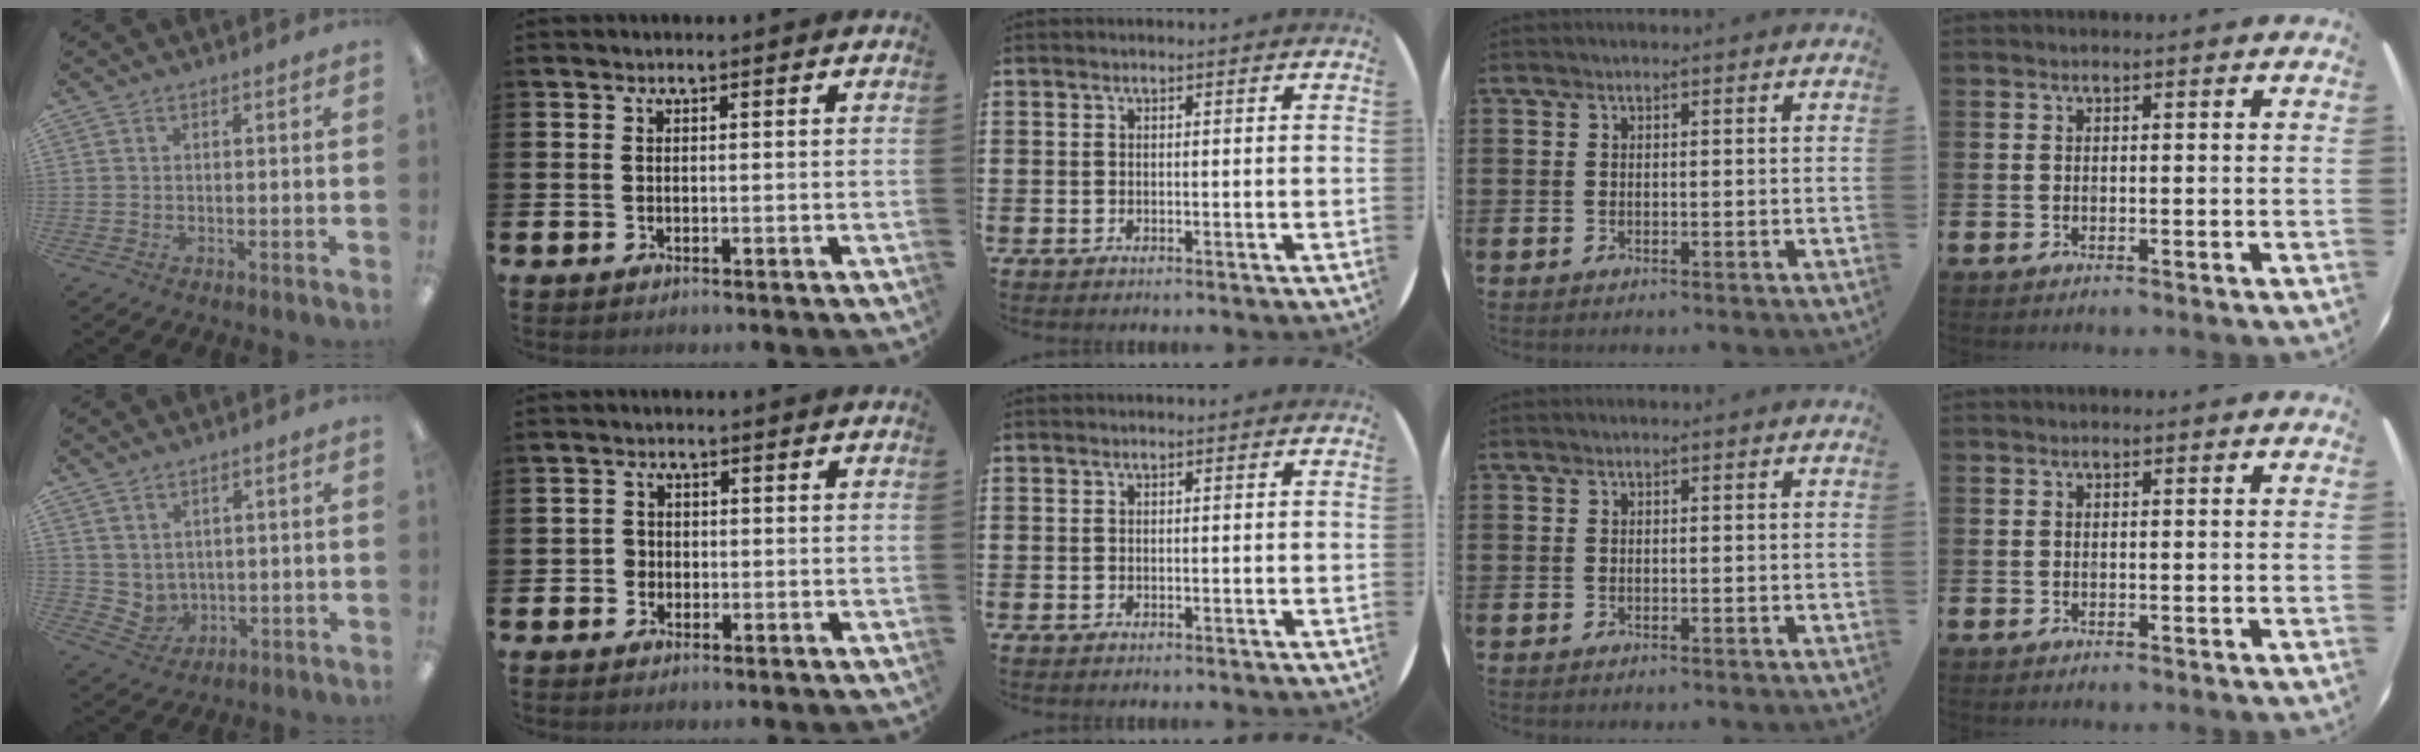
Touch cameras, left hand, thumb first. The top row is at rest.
{"thumb": {"total": 3.8, "force": [2.8, 2.6, 0.6], "torque": [-0.022, -0.014, 0.055]}, "index": {"total": 1.6, "force": [-0.4, 1.5, 0.1], "torque": [0.005, 0.002, -0.014]}}